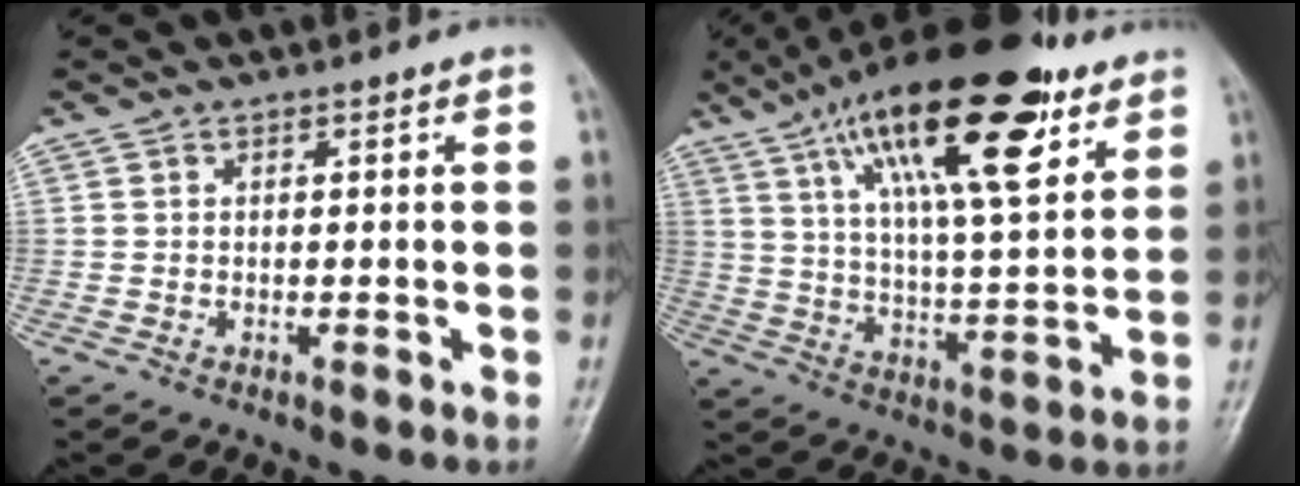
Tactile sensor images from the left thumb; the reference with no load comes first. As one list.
[{"total": 24.3, "force": [12.6, 8.0, 19.1], "torque": [-0.297, -0.024, 0.209]}]